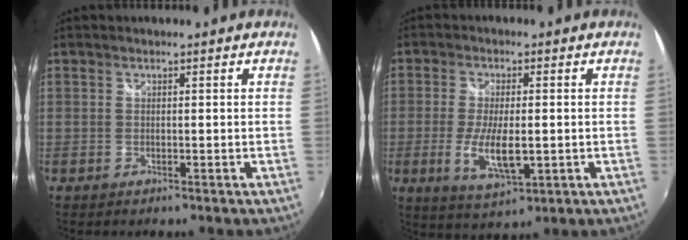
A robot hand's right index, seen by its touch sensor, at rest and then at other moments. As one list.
[{"total": 8.6, "force": [-1.9, 2.9, 7.9], "torque": [-0.158, -0.018, -0.030]}]